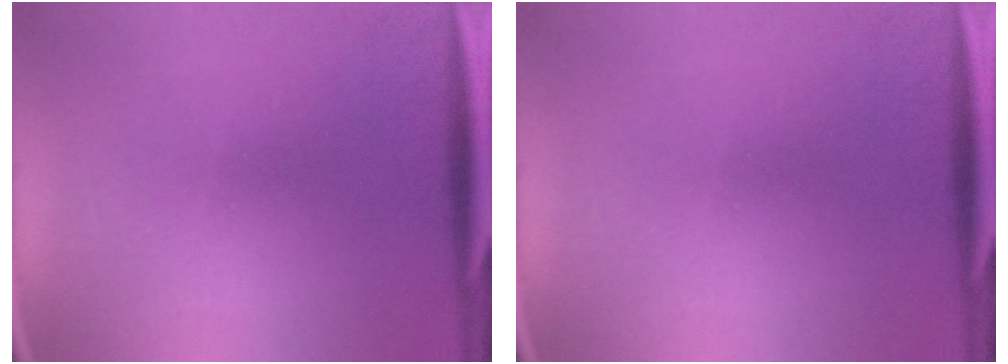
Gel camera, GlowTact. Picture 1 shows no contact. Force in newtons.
{"total": 0.0}